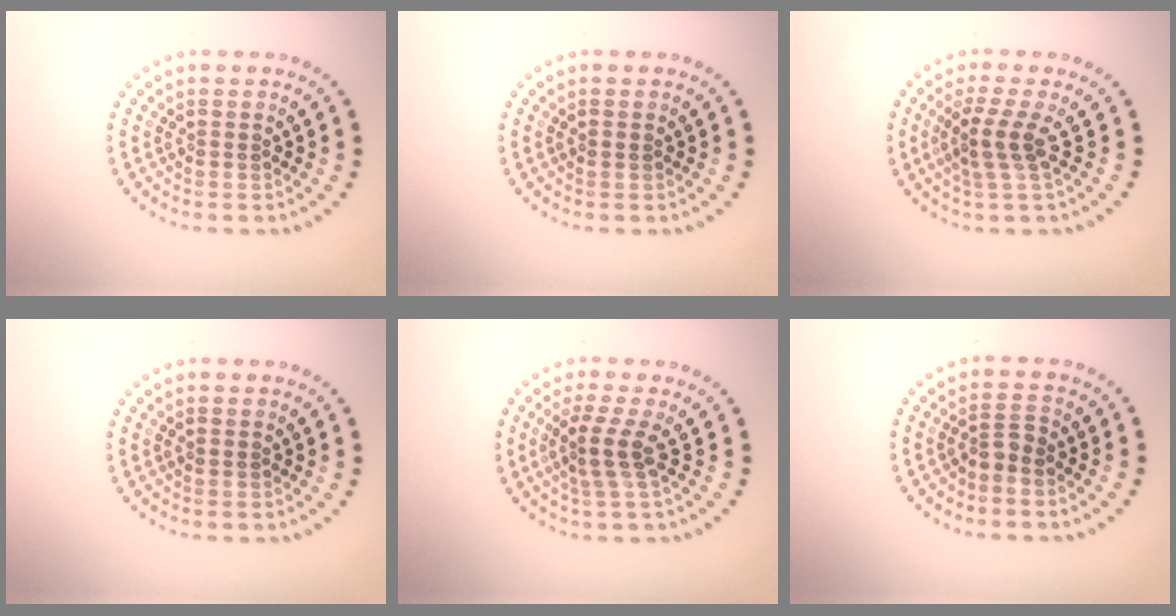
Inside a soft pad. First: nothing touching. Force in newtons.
{"total": 0.5, "press": 0.5, "slide": 0.1}
{"total": 2.6, "press": 2.0, "slide": 1.6}
{"total": 0.5, "press": 0.5, "slide": 0.1}
{"total": 2.6, "press": 1.8, "slide": 1.9}
{"total": 1.5, "press": 1.2, "slide": 0.9}